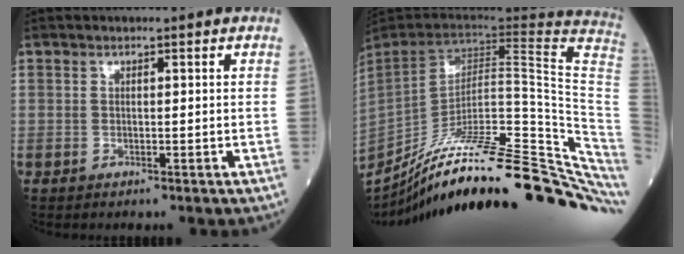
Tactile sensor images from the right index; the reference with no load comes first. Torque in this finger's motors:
{"motor_torque": [-0.30, -1.84, 0.65, 0.21]}